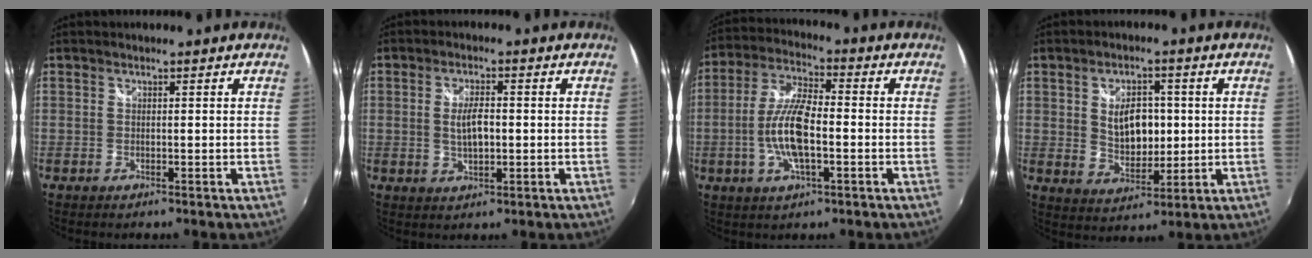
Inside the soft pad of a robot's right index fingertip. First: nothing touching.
{"total": 4.8, "force": [-0.1, 1.9, 4.4], "torque": [-0.083, 0.000, 0.001]}
{"total": 11.0, "force": [-2.5, 3.4, 10.2], "torque": [-0.210, 0.002, -0.050]}
{"total": 8.7, "force": [1.1, 5.3, 6.7], "torque": [-0.113, 0.001, 0.029]}